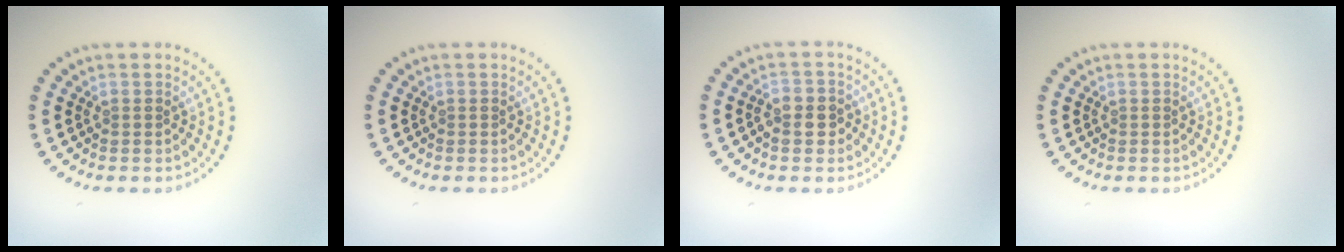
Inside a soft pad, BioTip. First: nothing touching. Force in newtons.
{"total": 0.0}
{"total": 2.2, "press": 2.1, "slide": 0.5}
{"total": 0.0}